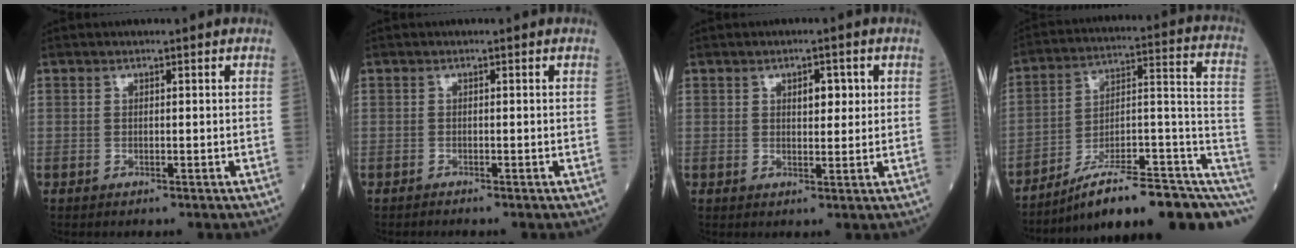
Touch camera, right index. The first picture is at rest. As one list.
[{"total": 0.5, "force": [-0.5, -0.1, 0.0], "torque": [-0.002, -0.001, -0.011]}, {"total": 3.1, "force": [1.0, 1.5, 2.5], "torque": [-0.033, 0.003, 0.014]}, {"total": 20.2, "force": [-12.2, 4.2, 15.6], "torque": [-0.155, 0.057, -0.181]}]